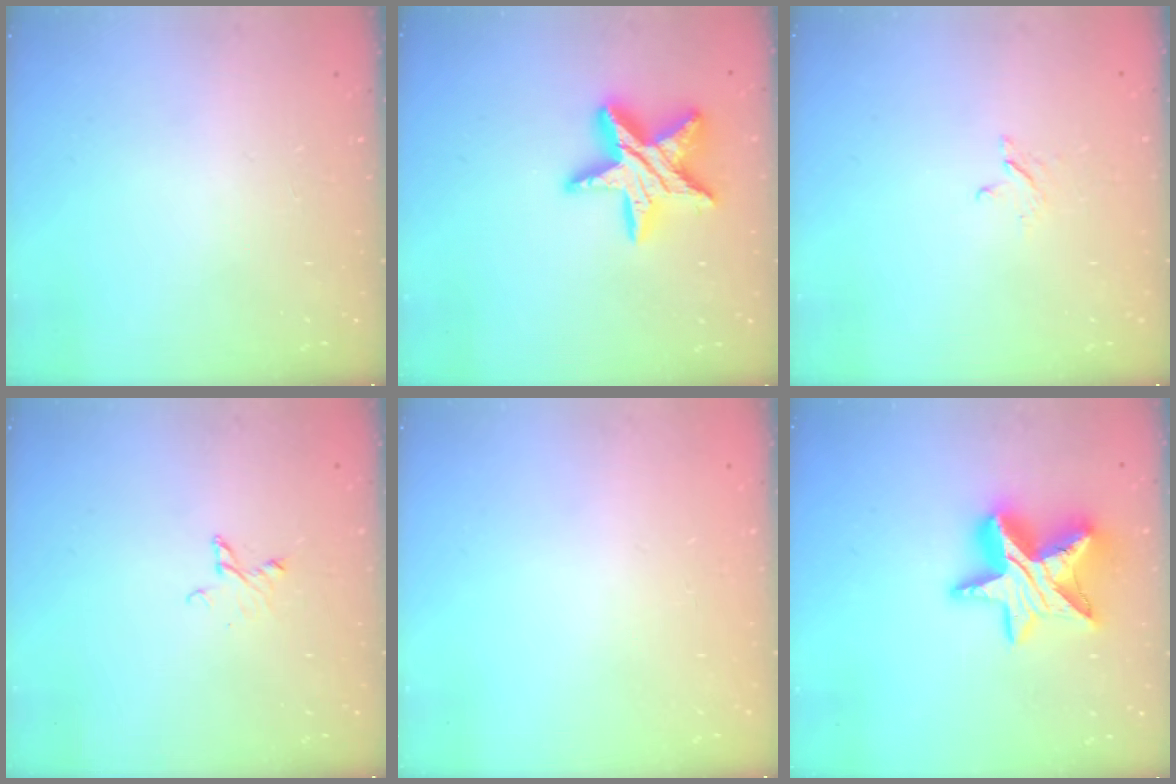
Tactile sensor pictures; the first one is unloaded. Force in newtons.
{"total": 17.1, "press": 17.1, "slide": 1.7}
{"total": 2.6, "press": 2.6, "slide": 0.3}
{"total": 3.7, "press": 3.7, "slide": 0.3}
{"total": 0.0}
{"total": 17.8, "press": 17.8, "slide": 1.1}